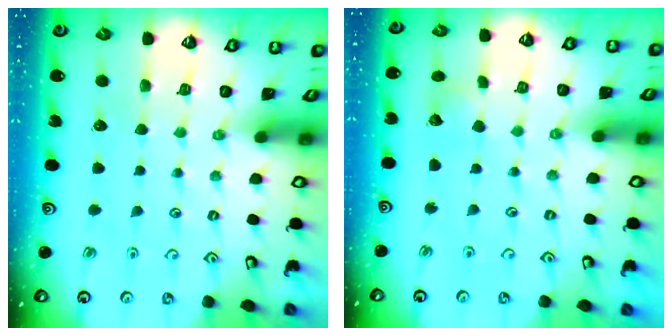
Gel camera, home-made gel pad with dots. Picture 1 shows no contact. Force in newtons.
{"total": 3.4, "press": 3.3, "slide": 0.4}